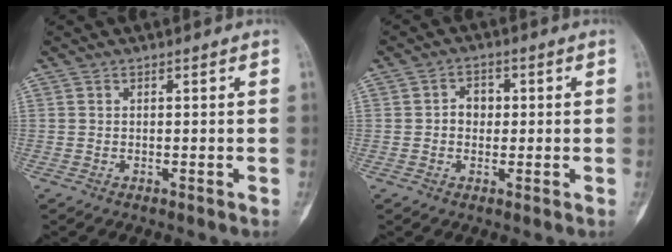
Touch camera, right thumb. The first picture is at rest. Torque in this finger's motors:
{"motor_torque": [0.58, 0.36, 0.15, -0.22, -0.01]}